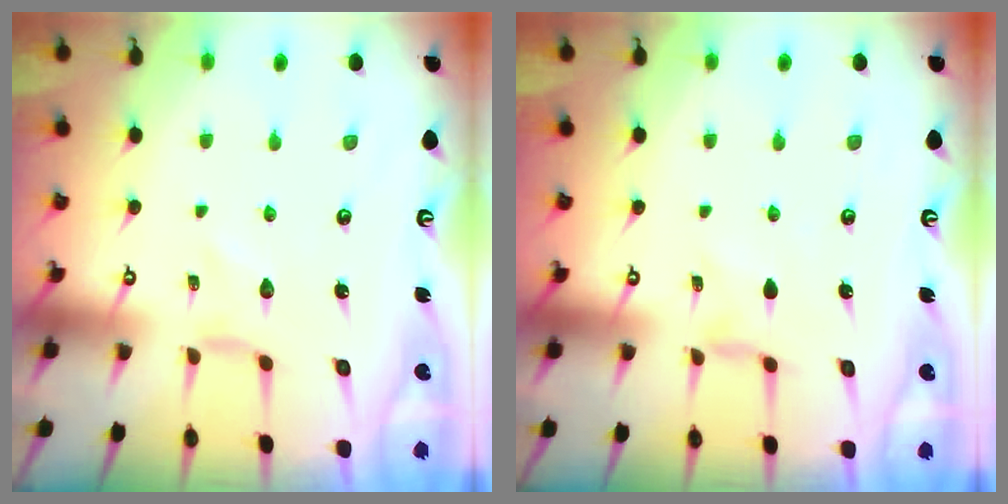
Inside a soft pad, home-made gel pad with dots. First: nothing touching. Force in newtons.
{"total": 0.7, "press": 0.6, "slide": 0.2}